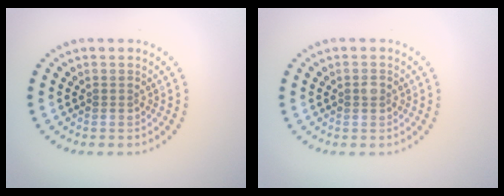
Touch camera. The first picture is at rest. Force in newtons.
{"total": 1.0, "press": 1.0, "slide": 0.2}